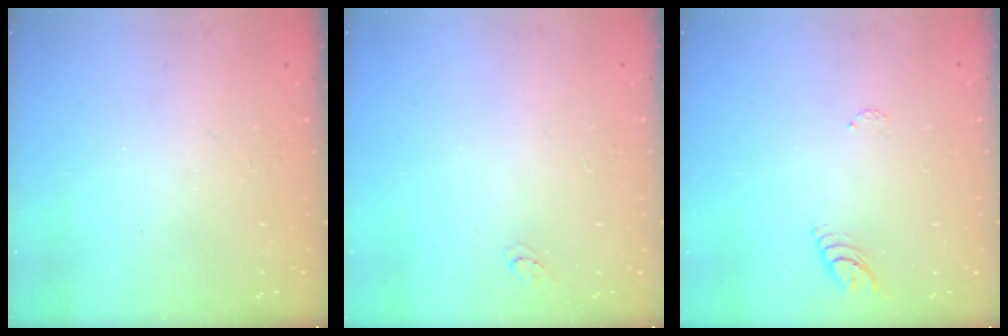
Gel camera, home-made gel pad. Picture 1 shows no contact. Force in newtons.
{"total": 3.3, "press": 3.3, "slide": 0.4}
{"total": 4.8, "press": 4.8, "slide": 0.4}